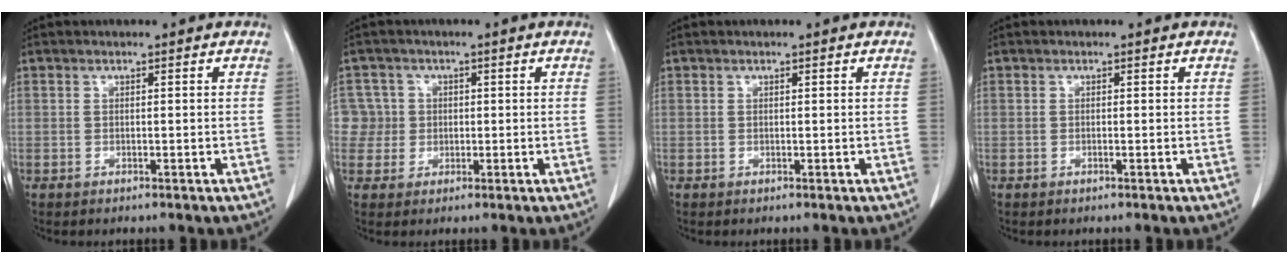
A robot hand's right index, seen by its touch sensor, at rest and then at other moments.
{"total": 4.2, "force": [0.1, 4.1, -0.3], "torque": [0.022, 0.015, 0.003]}
{"total": 0.0}
{"total": 0.0}